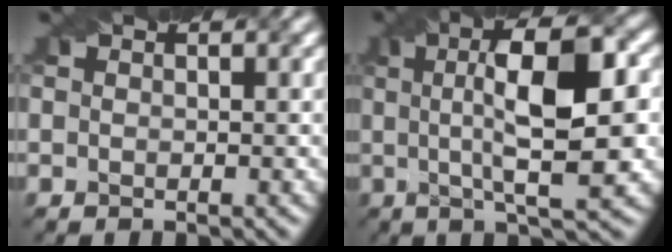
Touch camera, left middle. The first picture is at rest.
{"total": 10.2, "force": [1.0, 2.7, 9.8], "torque": [-0.140, 0.012, 0.015]}